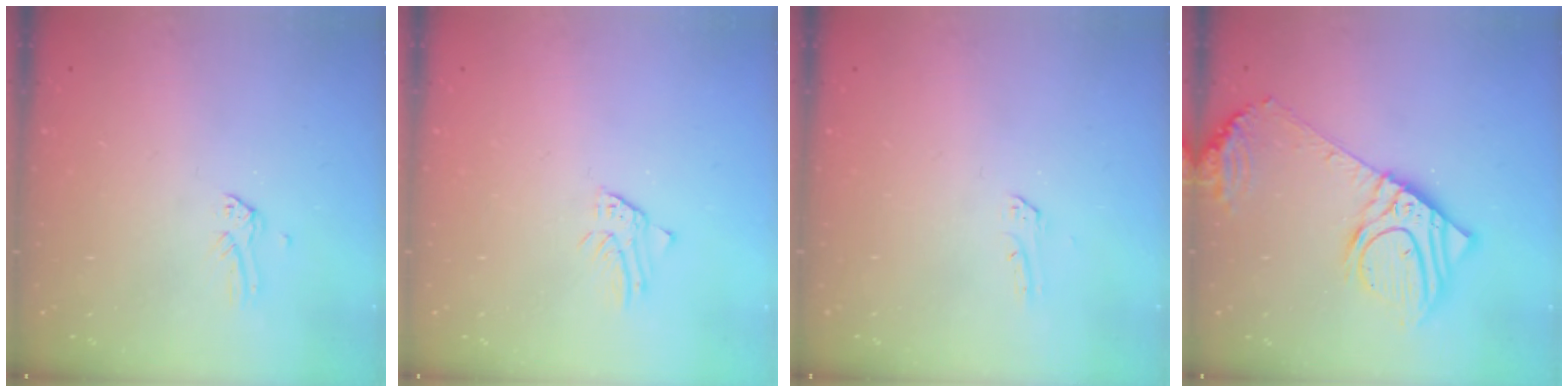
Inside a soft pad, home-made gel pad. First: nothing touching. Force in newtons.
{"total": 0.9, "press": 0.9, "slide": 0.1}
{"total": 1.6, "press": 1.6, "slide": 0.2}
{"total": 17.3, "press": 17.0, "slide": 3.6}